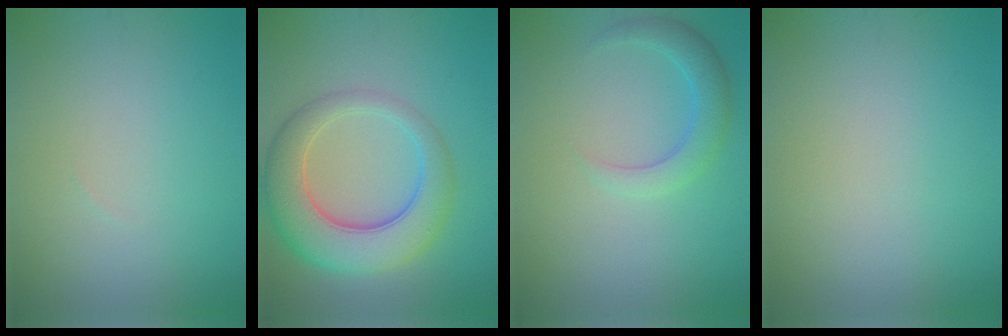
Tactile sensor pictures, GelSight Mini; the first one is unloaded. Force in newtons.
{"total": 7.8, "press": 7.8, "slide": 0.4}
{"total": 2.9, "press": 2.9, "slide": 0.1}
{"total": 0.0}